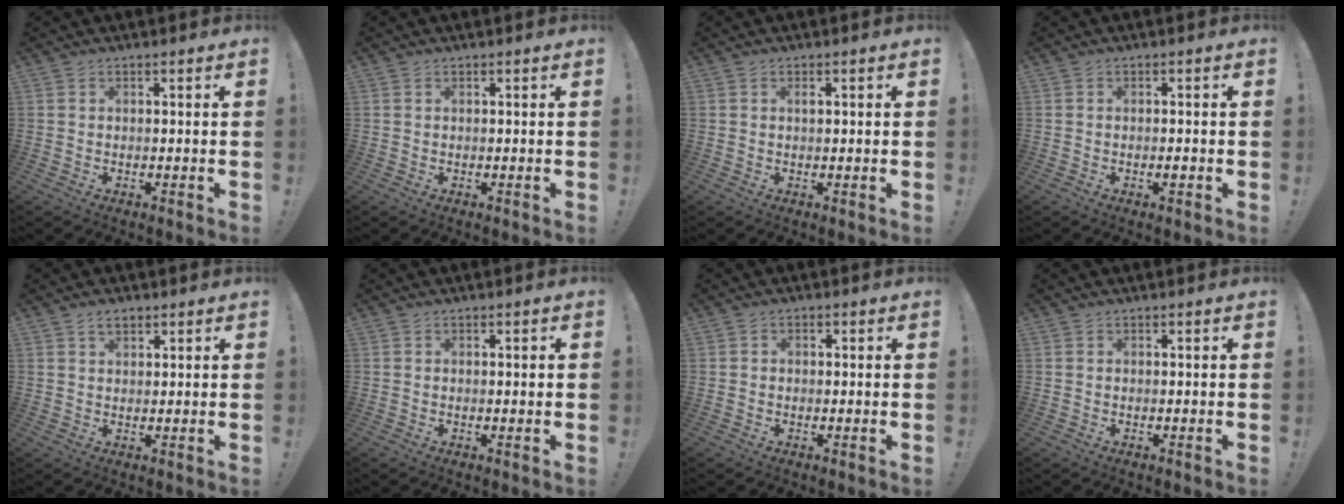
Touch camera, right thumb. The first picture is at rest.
{"total": 0.0}
{"total": 1.0, "force": [0.2, 0.2, 0.9], "torque": [-0.018, 0.003, 0.002]}
{"total": 1.6, "force": [-0.9, 0.3, 1.3], "torque": [-0.027, 0.005, -0.014]}
{"total": 2.7, "force": [1.8, 1.5, 1.4], "torque": [-0.021, -0.006, 0.031]}
{"total": 0.7, "force": [0.0, 0.0, 0.7], "torque": [-0.014, 0.002, -0.001]}
{"total": 1.2, "force": [-0.6, 0.9, 0.5], "torque": [-0.015, 0.009, -0.010]}
{"total": 0.0}